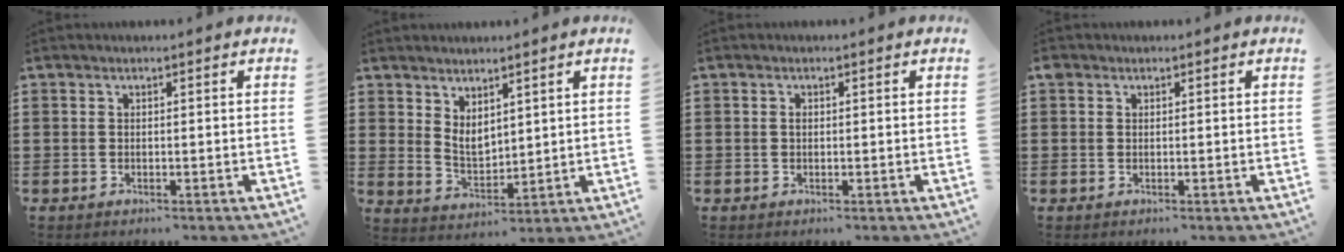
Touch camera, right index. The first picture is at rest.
{"total": 4.0, "force": [2.6, 2.2, 2.1], "torque": [-0.049, -0.002, 0.050]}
{"total": 0.6, "force": [0.0, 0.4, 0.5], "torque": [-0.011, -0.001, 0.001]}
{"total": 0.7, "force": [0.3, 0.7, 0.2], "torque": [-0.006, 0.003, 0.005]}